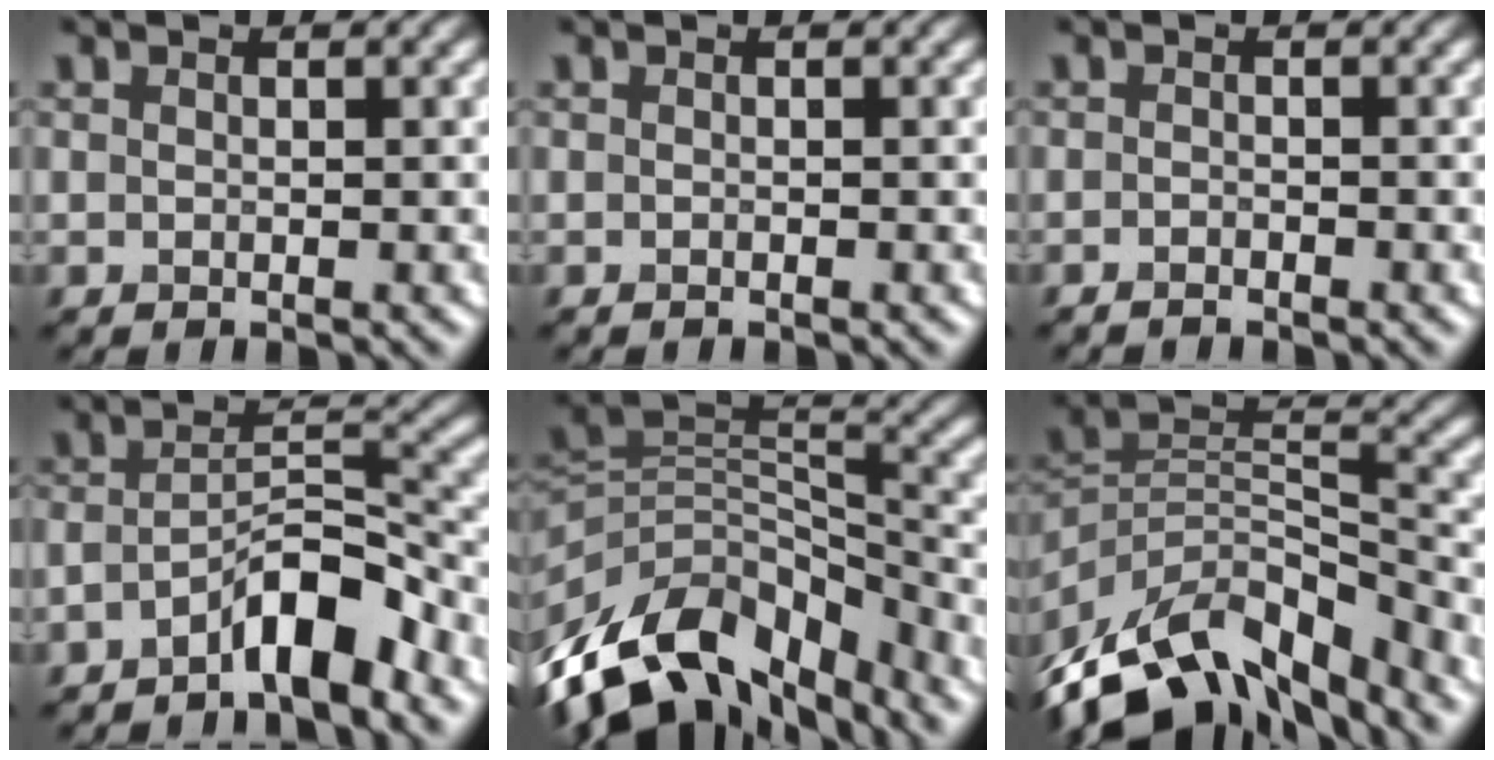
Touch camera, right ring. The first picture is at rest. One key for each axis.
{"total": 0.0}
{"total": 0.8, "fx": -0.7, "fy": 0.1, "fz": 0.3, "tx": -0.003, "ty": -0.001, "tz": -0.014}
{"total": 5.7, "fx": -3.8, "fy": 1.6, "fz": 4.1, "tx": -0.069, "ty": 0.012, "tz": -0.070}
{"total": 13.6, "fx": -8.7, "fy": 7.8, "fz": 6.9, "tx": -0.155, "ty": 0.016, "tz": -0.149}
{"total": 14.1, "fx": -10.3, "fy": 6.4, "fz": 7.2, "tx": -0.152, "ty": 0.018, "tz": -0.186}